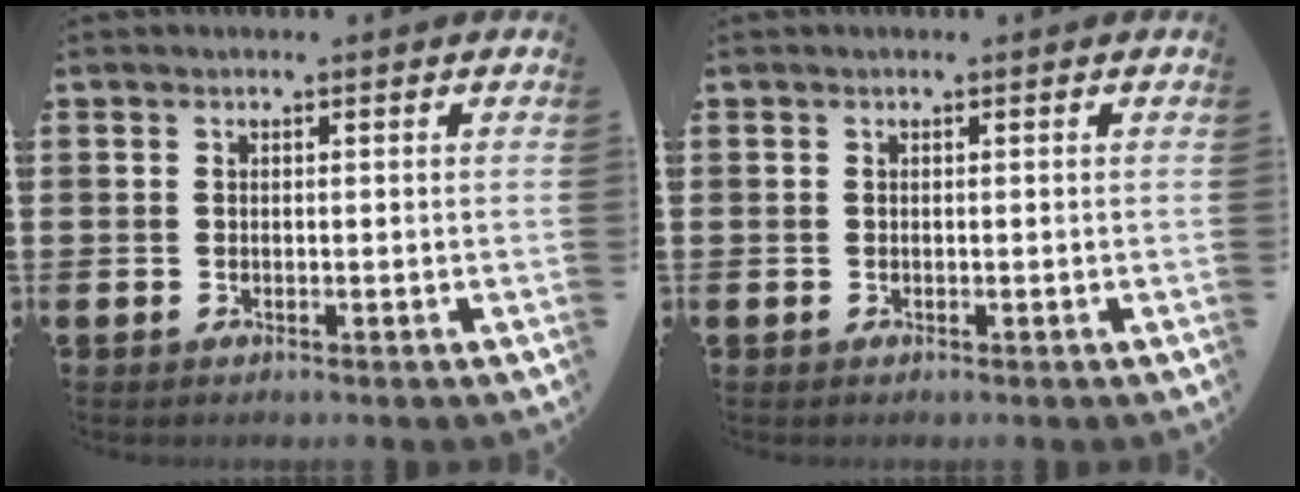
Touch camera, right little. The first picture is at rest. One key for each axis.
{"total": 0.0}